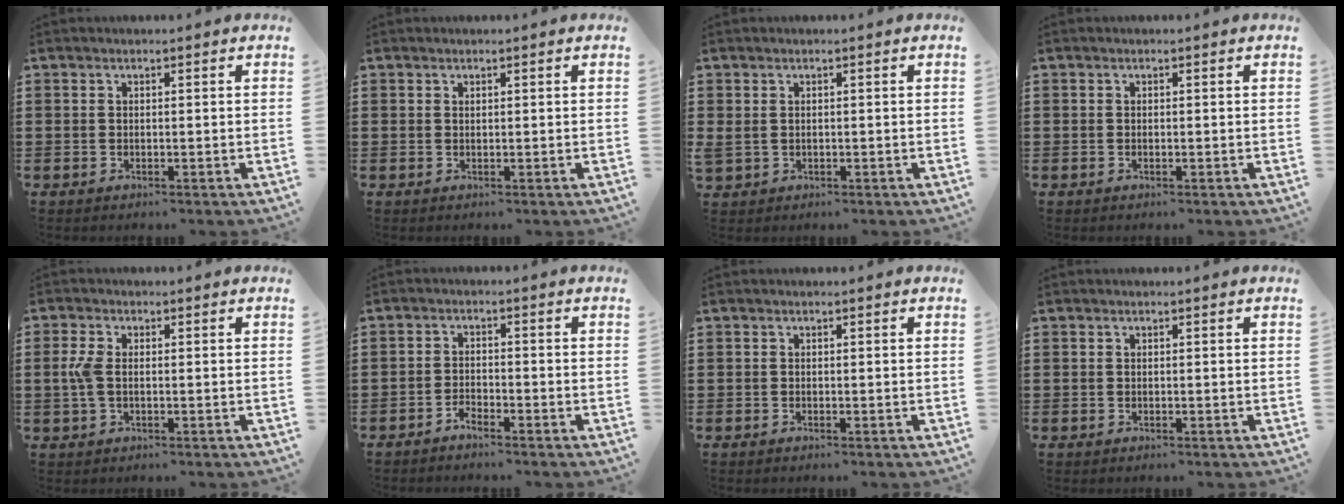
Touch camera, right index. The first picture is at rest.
{"total": 0.0}
{"total": 0.9, "force": [0.2, 0.8, 0.4], "torque": [-0.011, 0.007, 0.003]}
{"total": 0.0}
{"total": 3.6, "force": [-0.1, 1.8, 3.1], "torque": [-0.092, -0.004, -0.012]}
{"total": 1.9, "force": [-1.9, 0.2, 0.3], "torque": [-0.013, 0.003, -0.038]}
{"total": 0.0}
{"total": 0.0}